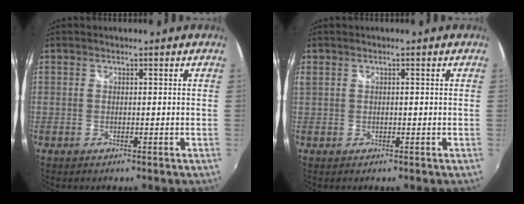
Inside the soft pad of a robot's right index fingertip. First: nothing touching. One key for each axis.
{"total": 1.5, "fx": 0.0, "fy": 1.0, "fz": 1.1, "tx": -0.024, "ty": 0.000, "tz": 0.002}